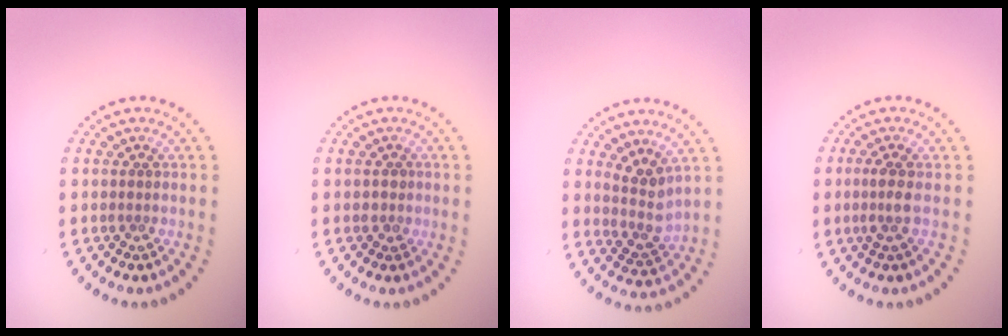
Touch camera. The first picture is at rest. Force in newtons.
{"total": 0.9, "press": 0.9, "slide": 0.2}
{"total": 2.7, "press": 2.2, "slide": 1.6}
{"total": 1.7, "press": 1.3, "slide": 1.0}